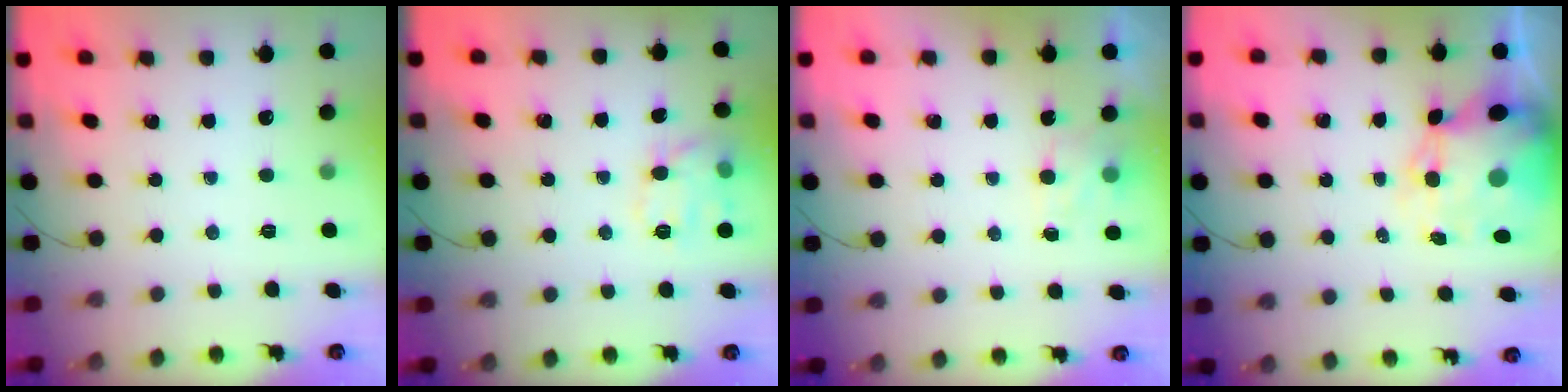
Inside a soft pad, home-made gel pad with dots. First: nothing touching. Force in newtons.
{"total": 11.3, "press": 11.3, "slide": 0.3}
{"total": 4.1, "press": 3.9, "slide": 1.2}
{"total": 11.4, "press": 11.1, "slide": 2.7}